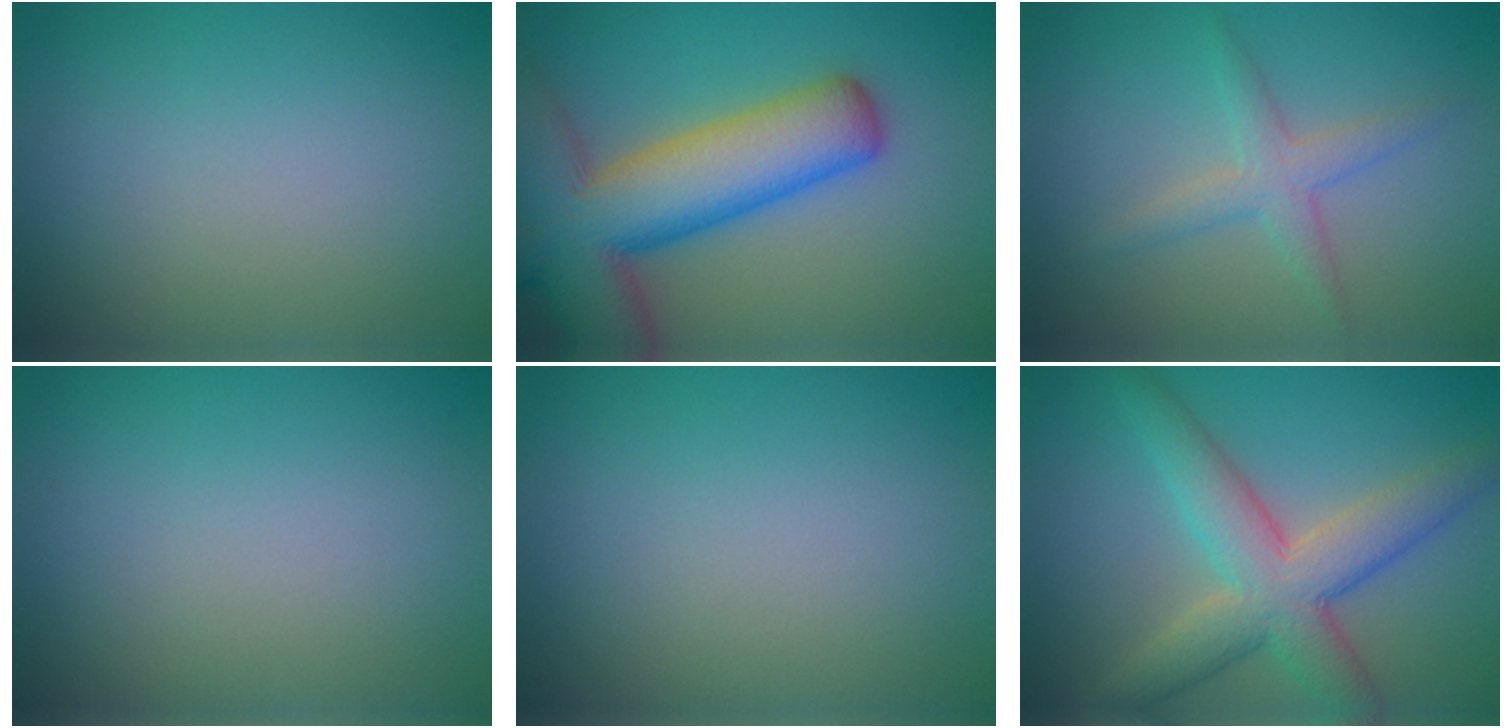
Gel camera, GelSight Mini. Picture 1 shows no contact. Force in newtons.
{"total": 13.4, "press": 13.4, "slide": 0.9}
{"total": 2.4, "press": 2.4, "slide": 0.1}
{"total": 0.0}
{"total": 0.0}
{"total": 6.9, "press": 6.9, "slide": 0.1}